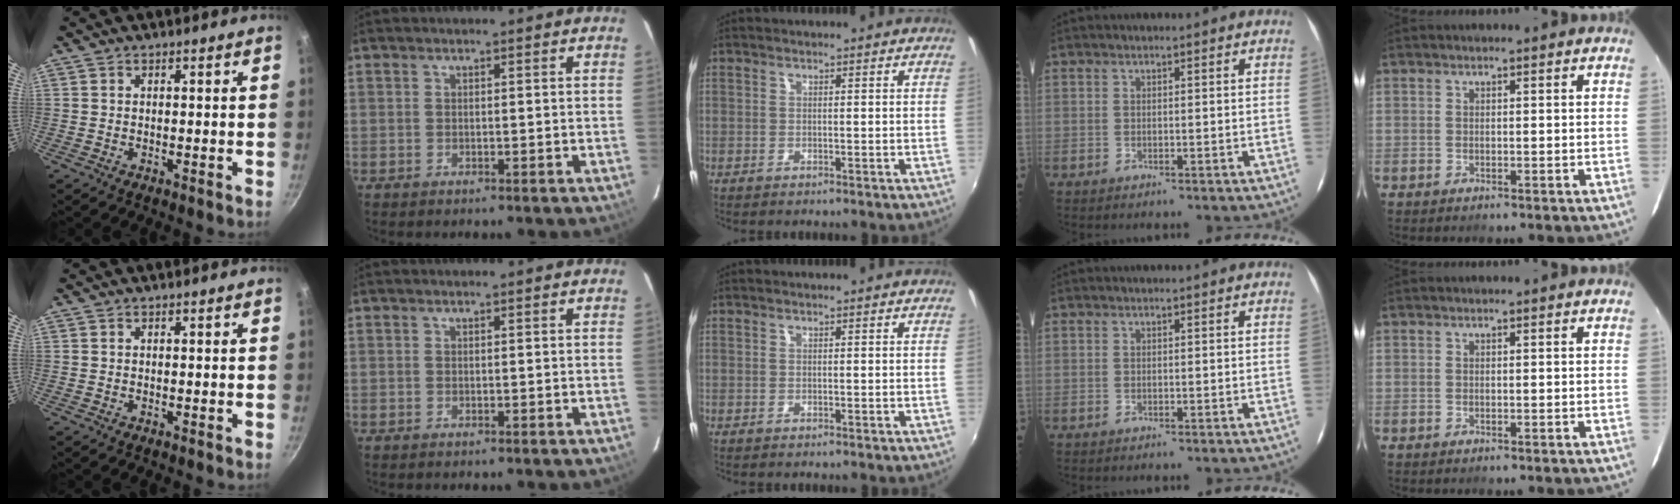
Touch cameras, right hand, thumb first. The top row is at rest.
{}